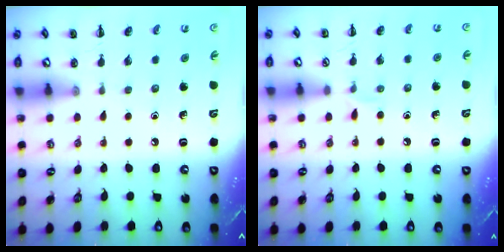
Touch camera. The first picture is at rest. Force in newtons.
{"total": 3.9, "press": 3.6, "slide": 1.5}